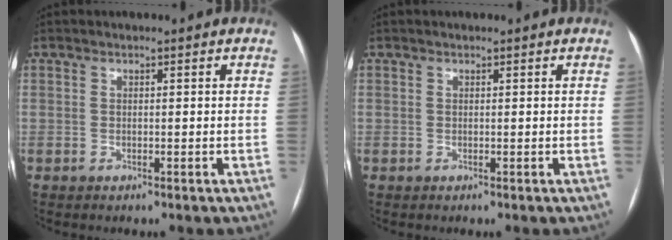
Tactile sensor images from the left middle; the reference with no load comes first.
{"total": 0.0}